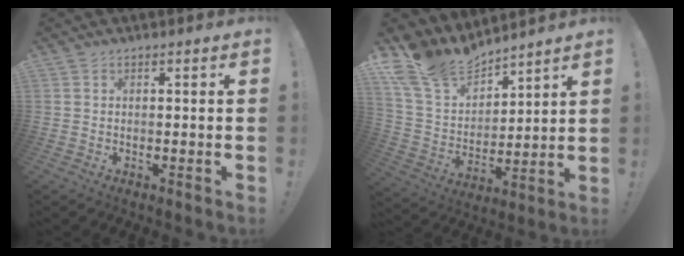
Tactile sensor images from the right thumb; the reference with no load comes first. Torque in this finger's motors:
{"motor_torque": [0.47, 2.17, 0.68, 0.72, 0.07]}